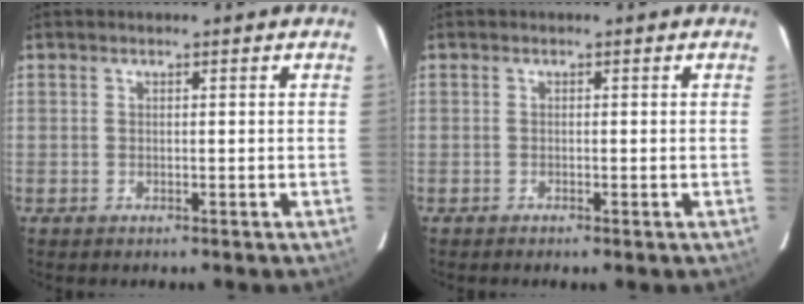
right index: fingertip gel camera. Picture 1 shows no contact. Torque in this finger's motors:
{"motor_torque": [0.07, -0.23, 0.04, 0.01]}